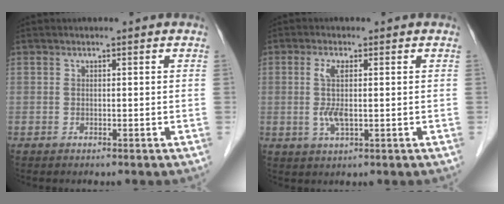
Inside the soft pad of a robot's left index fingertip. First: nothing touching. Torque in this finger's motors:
{"motor_torque": [0.78, 0.45, 0.17, 0.10]}